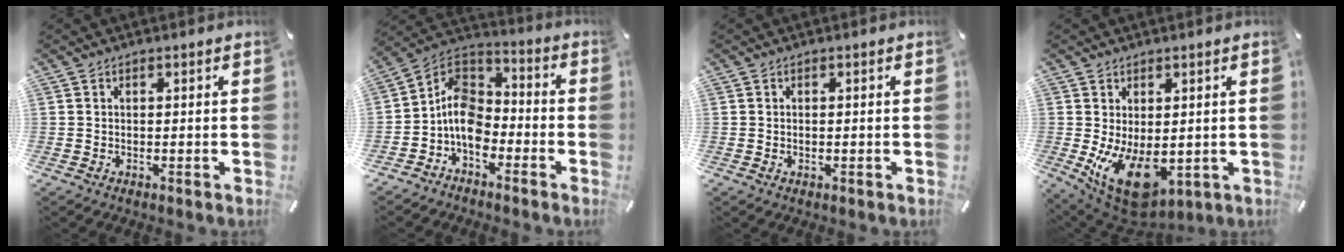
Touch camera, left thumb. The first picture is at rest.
{"total": 10.3, "force": [-5.0, 7.5, 5.0], "torque": [-0.126, 0.015, -0.100]}
{"total": 0.5, "force": [0.0, 0.3, 0.5], "torque": [-0.009, -0.001, 0.000]}
{"total": 11.5, "force": [-2.1, 6.6, 9.1], "torque": [-0.153, -0.003, -0.026]}